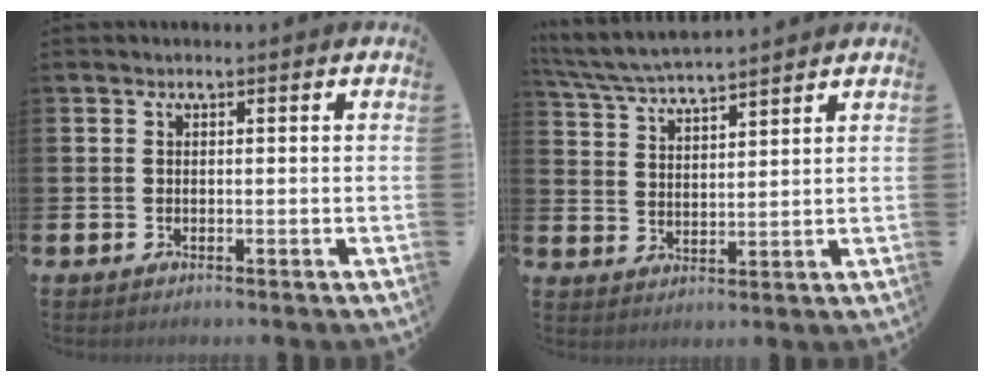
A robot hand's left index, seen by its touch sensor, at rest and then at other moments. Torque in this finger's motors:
{"motor_torque": [0.98, -1.15, 0.26, 0.06]}